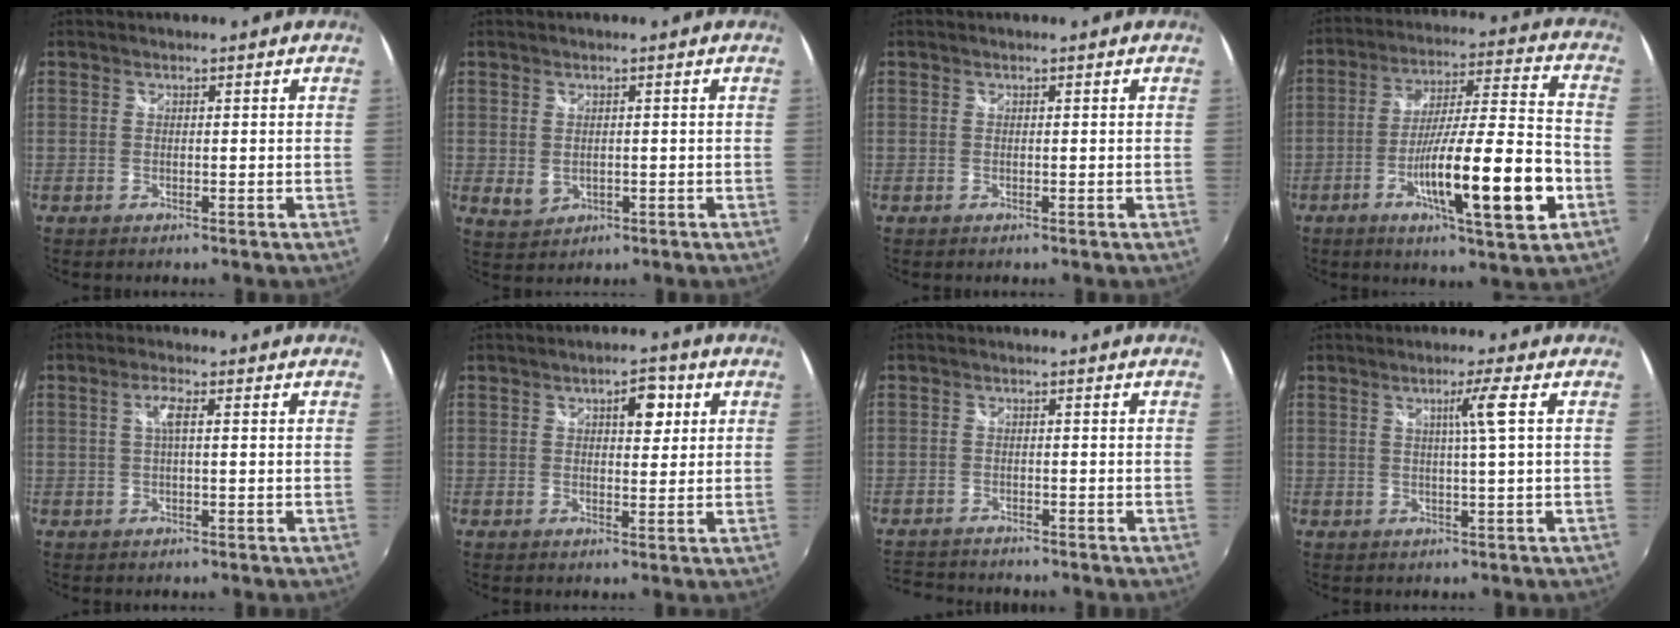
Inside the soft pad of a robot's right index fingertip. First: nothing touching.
{"total": 3.5, "force": [0.0, 2.6, 2.3], "torque": [-0.044, -0.003, 0.008]}
{"total": 0.0}
{"total": 18.8, "force": [-6.5, 1.9, 17.6], "torque": [-0.294, -0.017, -0.106]}
{"total": 2.6, "force": [0.4, 0.3, 2.5], "torque": [-0.050, 0.004, 0.005]}
{"total": 4.7, "force": [1.7, 2.4, 3.7], "torque": [-0.047, 0.013, 0.025]}
{"total": 5.7, "force": [-5.2, 2.0, 0.9], "torque": [-0.041, 0.001, -0.092]}
{"total": 3.8, "force": [0.9, -1.2, 3.5], "torque": [-0.064, -0.003, 0.016]}